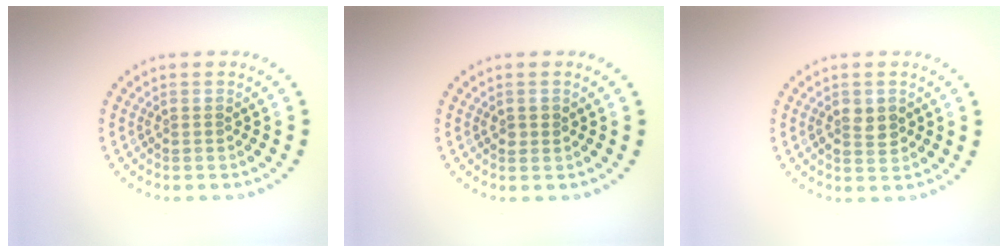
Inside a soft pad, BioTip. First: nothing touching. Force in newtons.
{"total": 0.8, "press": 0.8, "slide": 0.1}
{"total": 2.1, "press": 2.1, "slide": 0.2}